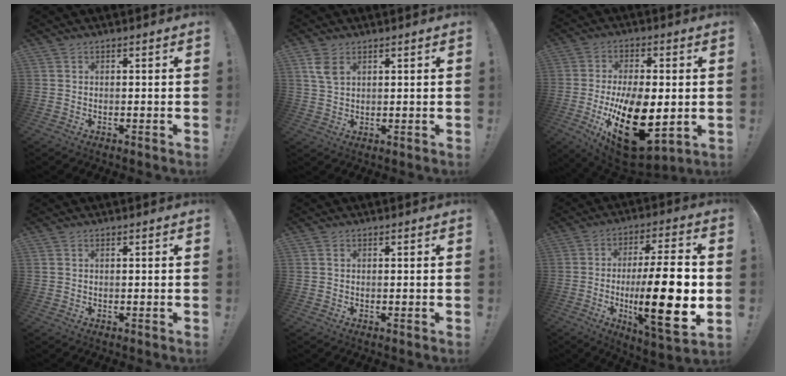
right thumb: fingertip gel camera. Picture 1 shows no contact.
{"total": 5.2, "force": [2.6, 2.9, 3.5], "torque": [-0.055, -0.010, 0.048]}
{"total": 23.4, "force": [-4.4, 12.3, 19.5], "torque": [-0.317, -0.004, -0.052]}
{"total": 0.7, "force": [0.4, 0.4, 0.5], "torque": [-0.013, 0.003, 0.009]}
{"total": 0.7, "force": [0.3, 0.5, 0.4], "torque": [0.000, -0.002, 0.005]}
{"total": 23.4, "force": [-3.3, 5.6, 22.5], "torque": [-0.365, -0.006, -0.051]}